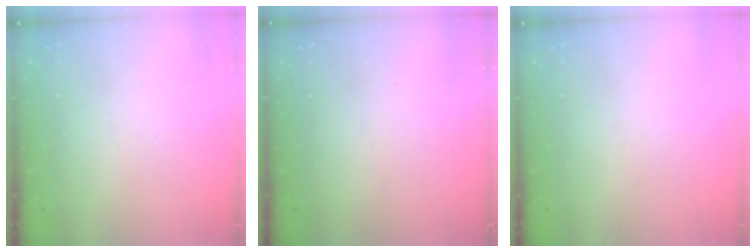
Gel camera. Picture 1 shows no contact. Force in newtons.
{"total": 0.0}
{"total": 0.0}